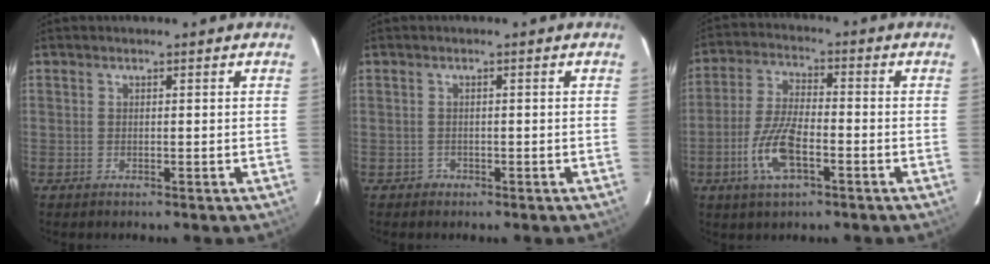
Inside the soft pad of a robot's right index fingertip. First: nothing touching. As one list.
[{"total": 1.2, "force": [-0.7, 1.0, -0.1], "torque": [0.002, 0.004, -0.008]}, {"total": 10.0, "force": [-4.1, 3.7, 8.3], "torque": [-0.179, -0.002, -0.078]}]